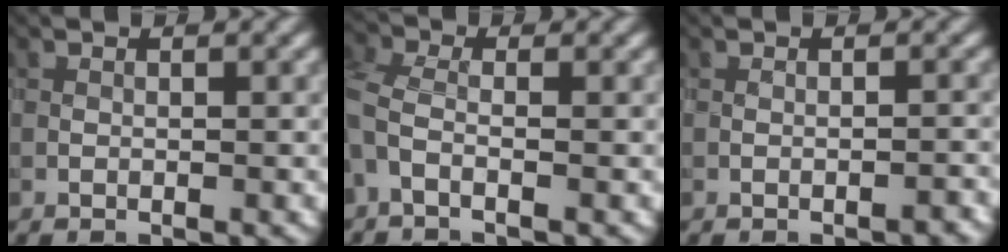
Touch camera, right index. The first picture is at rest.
{"total": 3.2, "force": [-0.7, 1.6, 2.6], "torque": [-0.071, 0.001, -0.029]}
{"total": 0.8, "force": [-0.6, 0.2, 0.4], "torque": [-0.007, 0.004, -0.008]}